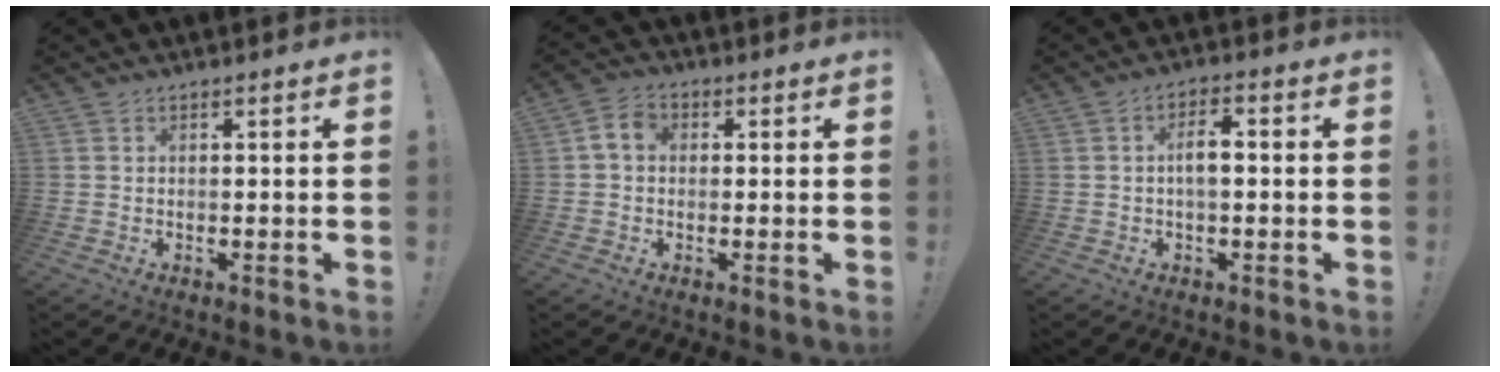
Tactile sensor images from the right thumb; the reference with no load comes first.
{"total": 4.9, "force": [0.4, 3.5, 3.4], "torque": [-0.058, 0.013, 0.010]}
{"total": 5.5, "force": [-0.3, 2.3, 5.0], "torque": [-0.093, 0.009, -0.009]}